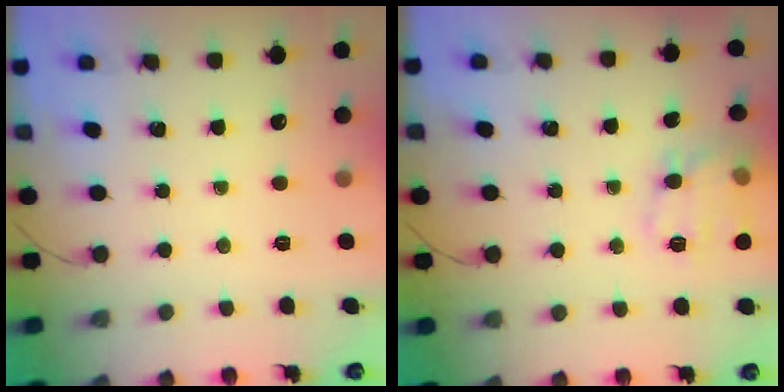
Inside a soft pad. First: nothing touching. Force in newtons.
{"total": 12.7, "press": 12.7, "slide": 0.5}